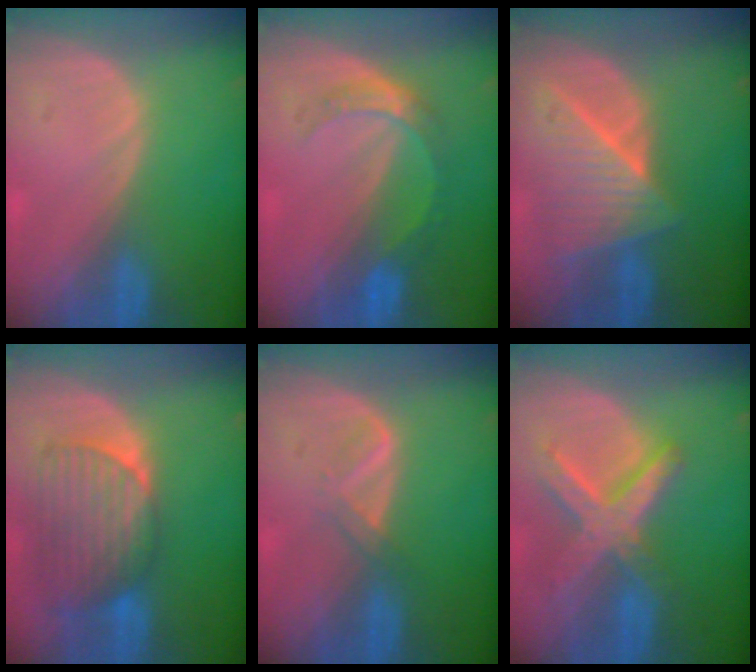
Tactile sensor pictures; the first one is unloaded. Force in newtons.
{"total": 5.1, "press": 4.7, "slide": 2.1}
{"total": 7.7, "press": 7.5, "slide": 2.0}
{"total": 9.4, "press": 8.3, "slide": 4.2}
{"total": 2.1, "press": 2.1, "slide": 0.2}
{"total": 8.3, "press": 7.1, "slide": 4.3}